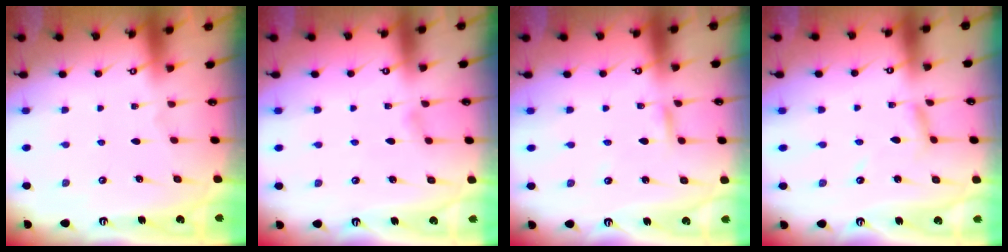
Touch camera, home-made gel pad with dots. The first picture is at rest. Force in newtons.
{"total": 3.9, "press": 3.9, "slide": 0.5}
{"total": 2.0, "press": 2.0, "slide": 0.1}
{"total": 5.1, "press": 5.1, "slide": 0.4}